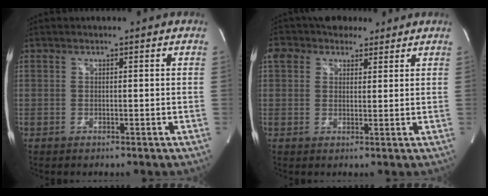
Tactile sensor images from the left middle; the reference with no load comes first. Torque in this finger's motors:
{"motor_torque": [0.45, -0.37, 0.03, 0.05]}